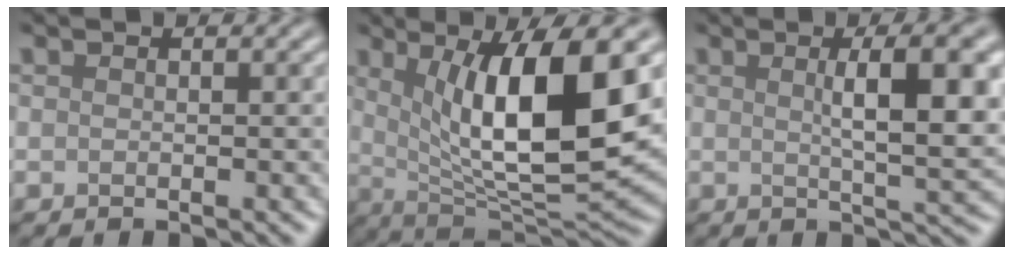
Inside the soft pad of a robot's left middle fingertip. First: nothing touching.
{"total": 11.5, "force": [2.3, 3.4, 10.7], "torque": [-0.159, -0.011, 0.046]}
{"total": 8.0, "force": [1.4, 2.1, 7.6], "torque": [-0.092, 0.008, 0.020]}